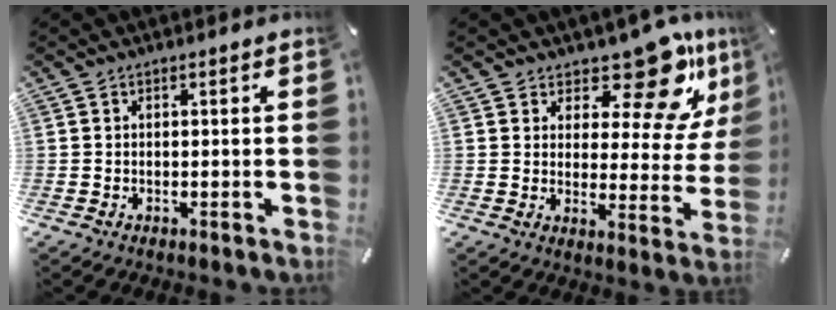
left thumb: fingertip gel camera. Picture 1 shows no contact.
{"total": 15.6, "force": [11.7, 6.1, 8.3], "torque": [-0.114, -0.092, 0.197]}